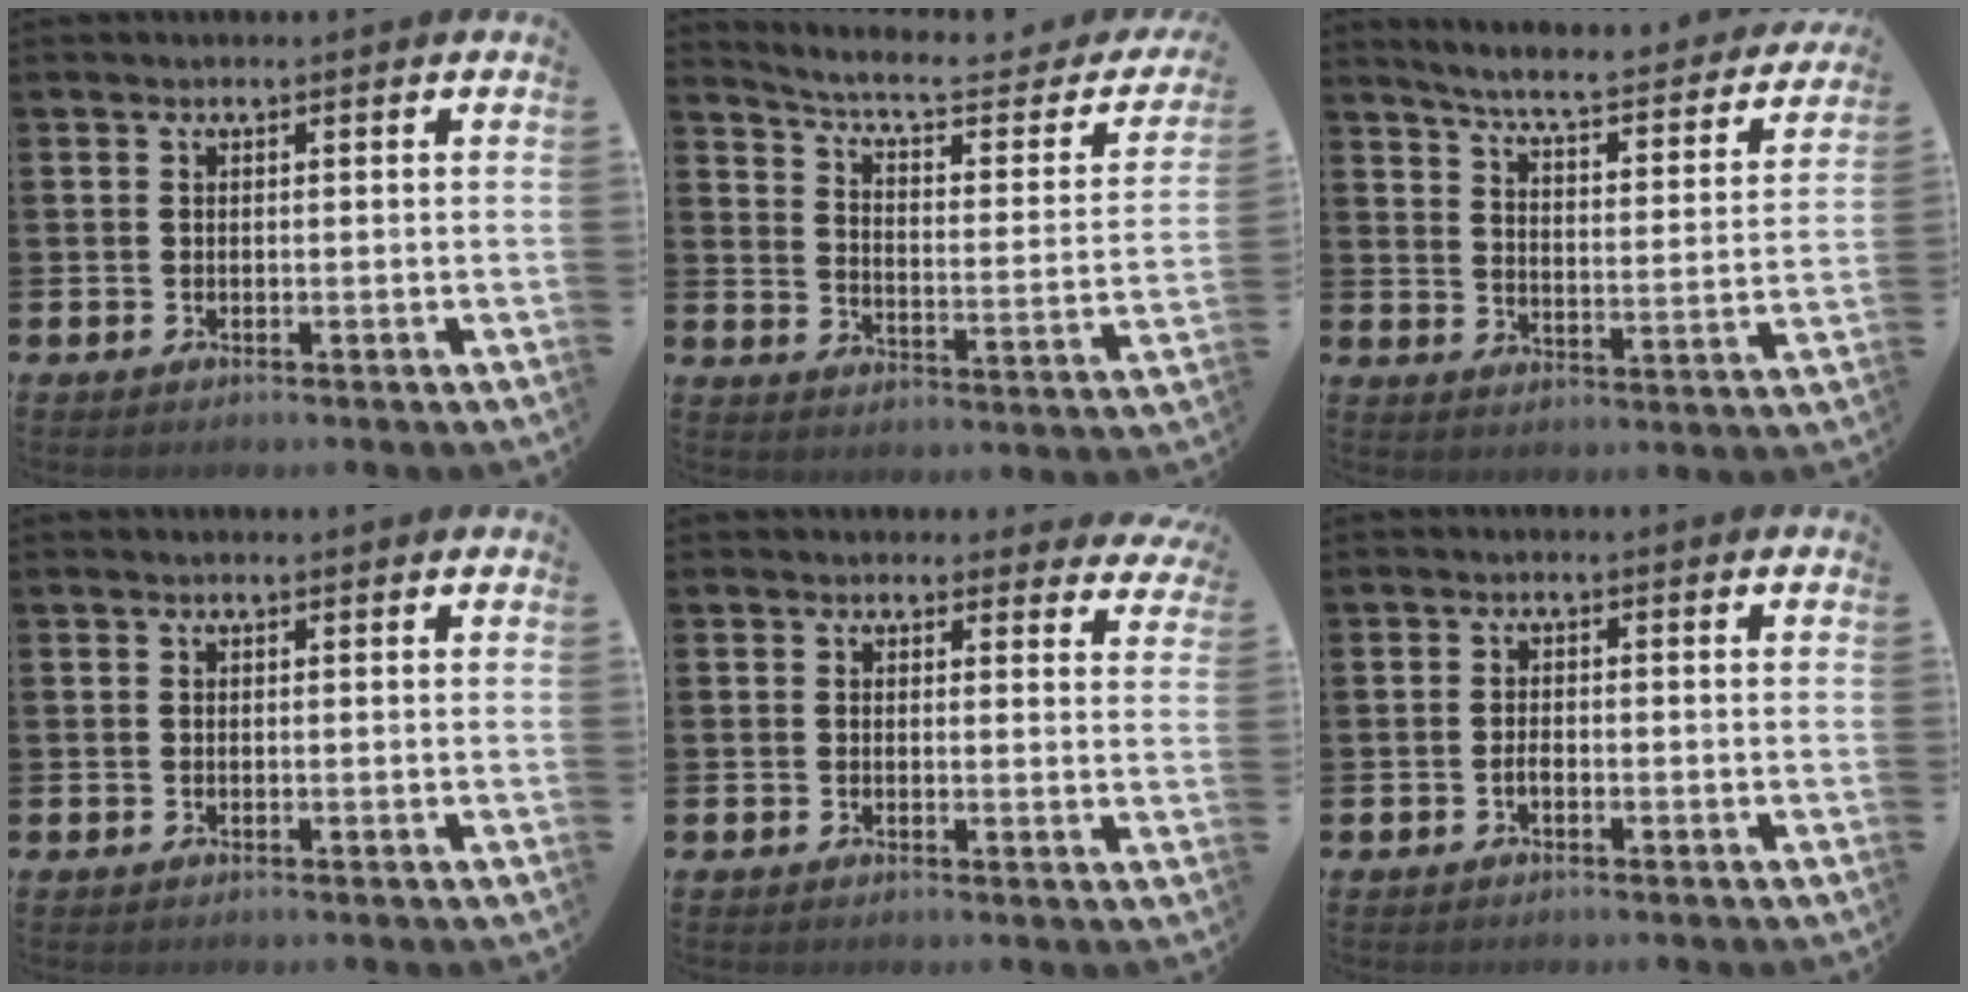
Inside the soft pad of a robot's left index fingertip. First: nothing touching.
{"total": 6.0, "force": [4.9, 1.5, 3.2], "torque": [-0.082, -0.038, 0.075]}
{"total": 5.5, "force": [5.1, 0.3, 2.2], "torque": [-0.062, -0.048, 0.077]}
{"total": 0.0}
{"total": 2.1, "force": [1.9, 0.9, 0.0], "torque": [0.011, -0.011, 0.028]}
{"total": 1.2, "force": [-0.6, 0.6, 0.9], "torque": [-0.016, 0.000, -0.012]}